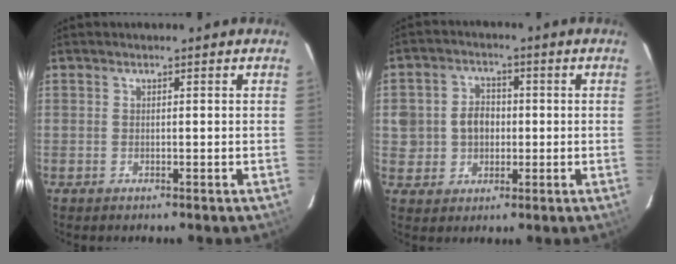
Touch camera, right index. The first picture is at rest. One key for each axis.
{"total": 7.6, "fx": -0.2, "fy": 6.9, "fz": 3.1, "tx": -0.075, "ty": 0.026, "tz": 0.004}